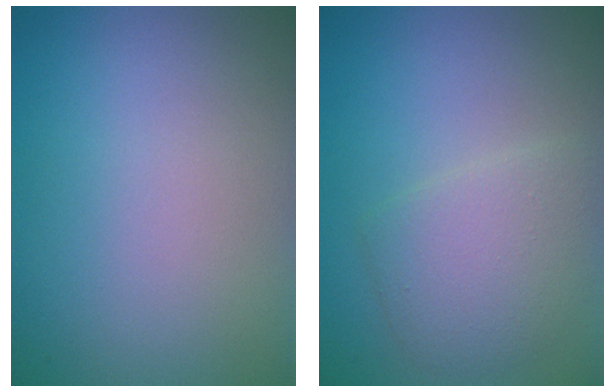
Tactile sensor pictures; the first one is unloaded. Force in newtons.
{"total": 3.7, "press": 3.7, "slide": 0.1}